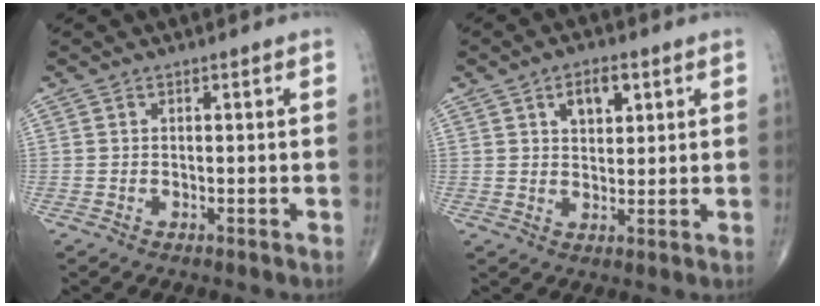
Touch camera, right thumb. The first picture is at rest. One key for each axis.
{"total": 5.5, "fx": 2.4, "fy": 3.1, "fz": 3.9, "tx": -0.040, "ty": -0.009, "tz": 0.036}